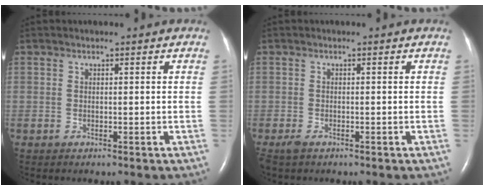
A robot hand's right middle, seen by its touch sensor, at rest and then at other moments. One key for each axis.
{"total": 1.8, "fx": -1.3, "fy": 0.6, "fz": 1.0, "tx": -0.027, "ty": -0.006, "tz": -0.022}